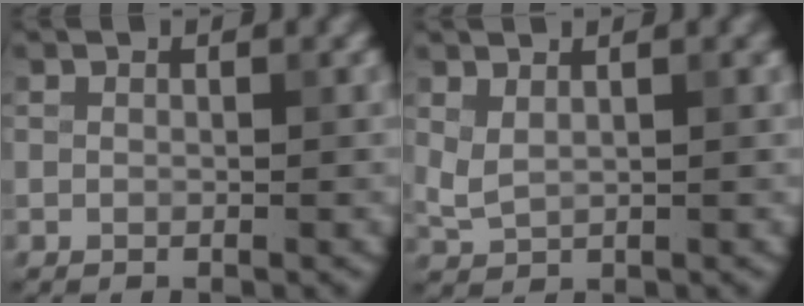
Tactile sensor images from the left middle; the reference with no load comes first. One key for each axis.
{"total": 1.9, "fx": 1.1, "fy": 0.7, "fz": 1.3, "tx": -0.031, "ty": -0.002, "tz": 0.026}